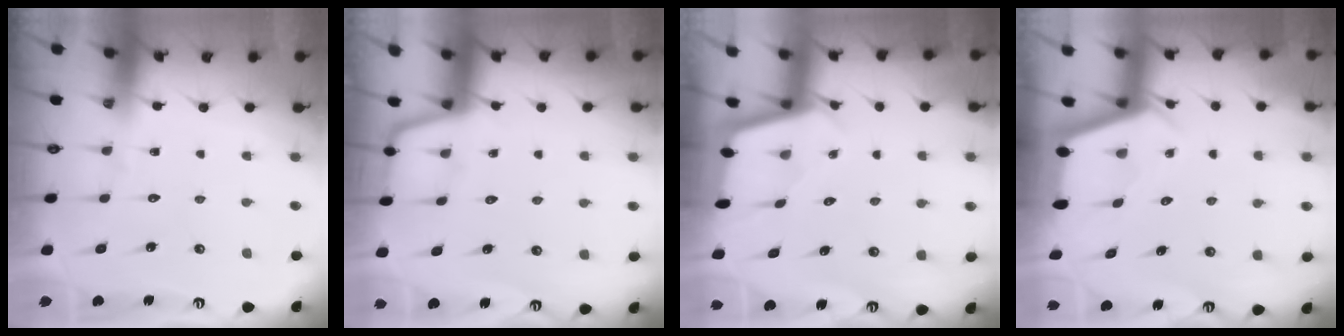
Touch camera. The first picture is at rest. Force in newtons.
{"total": 1.4, "press": 1.3, "slide": 0.3}
{"total": 1.8, "press": 1.8, "slide": 0.2}
{"total": 3.2, "press": 3.2, "slide": 0.1}